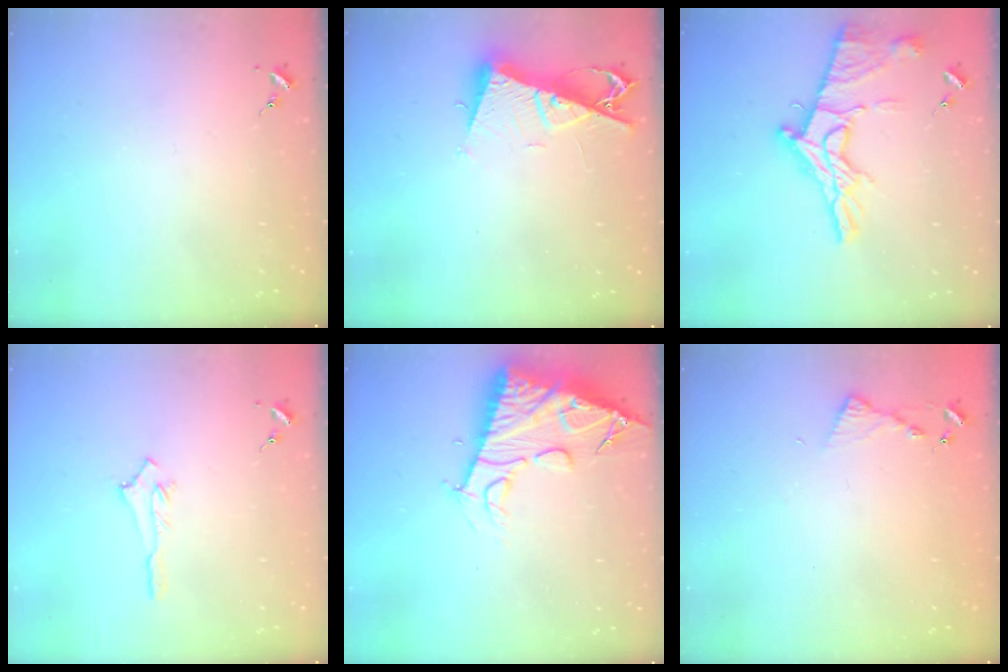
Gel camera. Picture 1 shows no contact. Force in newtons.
{"total": 10.0, "press": 10.0, "slide": 0.8}
{"total": 18.5, "press": 18.4, "slide": 1.5}
{"total": 2.5, "press": 2.5, "slide": 0.4}
{"total": 14.3, "press": 14.2, "slide": 1.3}
{"total": 4.7, "press": 4.6, "slide": 0.5}